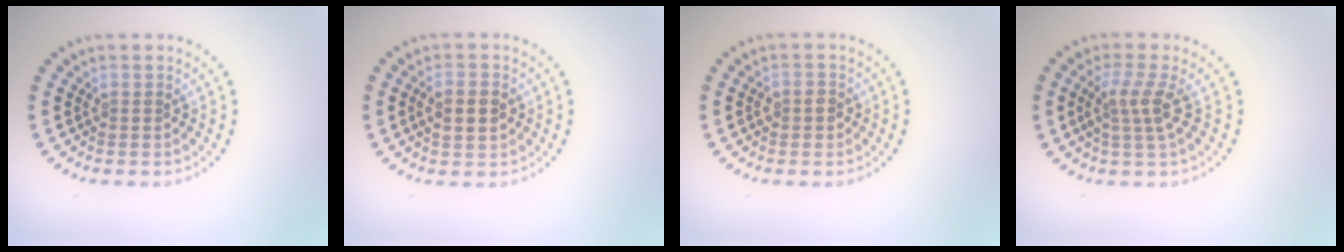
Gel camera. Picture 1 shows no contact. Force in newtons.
{"total": 2.7, "press": 2.6, "slide": 0.3}
{"total": 1.4, "press": 1.4, "slide": 0.5}
{"total": 2.6, "press": 1.9, "slide": 1.7}